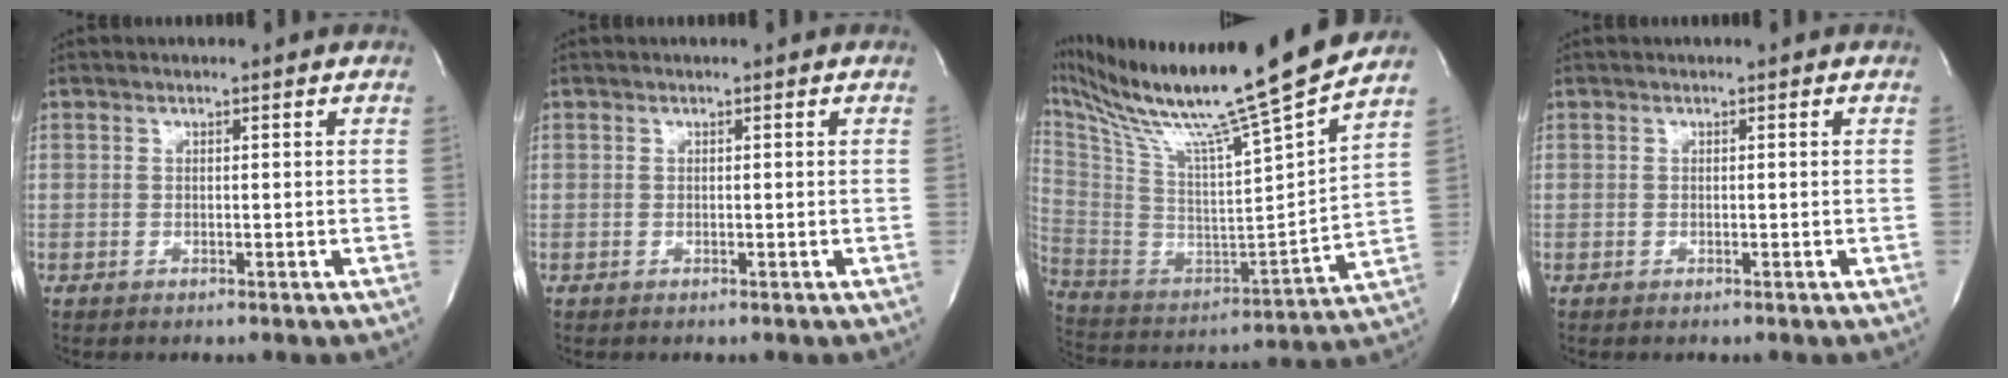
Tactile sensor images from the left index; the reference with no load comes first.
{"total": 0.0}
{"total": 28.1, "force": [22.7, -1.4, 16.5], "torque": [-0.308, -0.055, 0.365]}
{"total": 0.0}